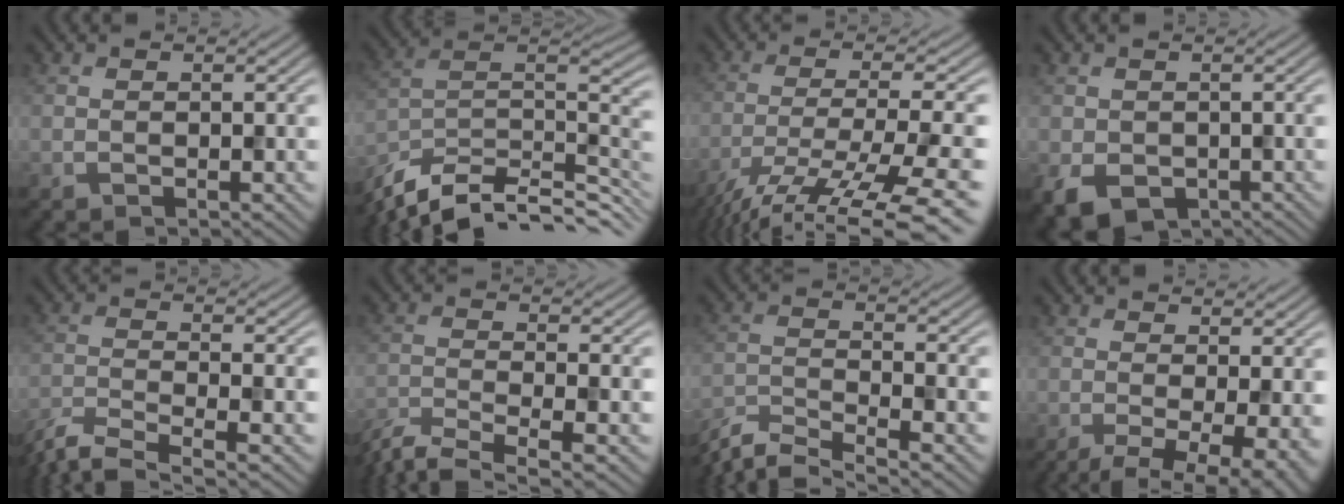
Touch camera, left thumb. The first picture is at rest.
{"total": 13.0, "force": [-9.5, 4.1, 7.9], "torque": [-0.162, 0.002, -0.167]}
{"total": 14.9, "force": [-10.1, 3.3, 10.5], "torque": [-0.177, -0.026, -0.147]}
{"total": 4.5, "force": [-1.8, 3.4, 2.3], "torque": [-0.059, -0.019, -0.030]}
{"total": 6.8, "force": [-5.4, 1.3, 4.0], "torque": [-0.077, -0.017, -0.107]}
{"total": 7.2, "force": [-5.5, 1.4, 4.3], "torque": [-0.086, -0.016, -0.105]}
{"total": 7.2, "force": [-6.2, 1.2, 3.5], "torque": [-0.071, -0.009, -0.122]}
{"total": 7.1, "force": [-2.4, 2.0, 6.4], "torque": [-0.101, -0.011, -0.035]}